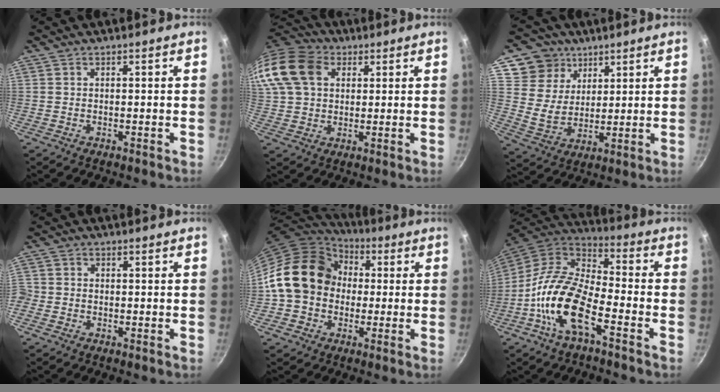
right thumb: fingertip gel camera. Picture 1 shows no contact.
{"total": 19.1, "force": [6.1, 14.4, 10.9], "torque": [-0.249, 0.031, 0.103]}
{"total": 10.7, "force": [6.0, 8.4, 2.7], "torque": [-0.019, -0.028, 0.112]}
{"total": 1.9, "force": [-0.7, 1.6, 0.7], "torque": [-0.015, 0.008, -0.018]}
{"total": 16.4, "force": [0.9, 13.8, 8.9], "torque": [-0.124, 0.037, 0.005]}
{"total": 16.2, "force": [-6.4, 6.9, 13.1], "torque": [-0.245, 0.045, -0.142]}